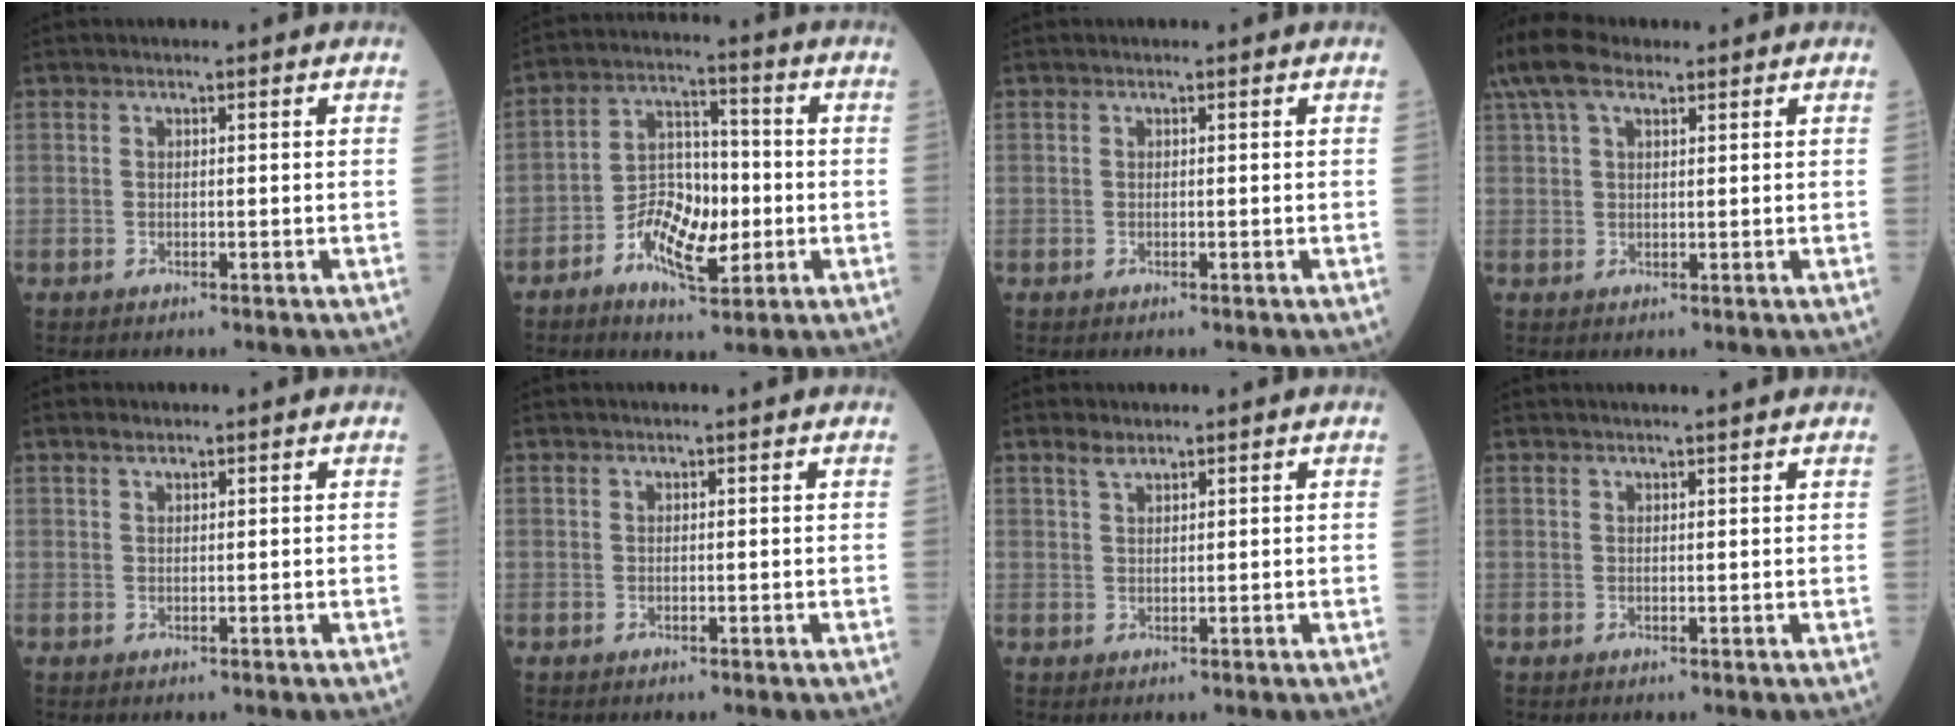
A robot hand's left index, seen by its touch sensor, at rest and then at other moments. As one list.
[{"total": 9.7, "force": [-3.2, 4.8, 7.8], "torque": [-0.147, 0.010, -0.056]}, {"total": 0.0}, {"total": 9.5, "force": [6.3, 4.0, 5.8], "torque": [-0.137, 0.043, 0.122]}, {"total": 0.8, "force": [0.7, 0.2, 0.4], "torque": [-0.012, 0.006, 0.015]}, {"total": 0.0}, {"total": 1.5, "force": [1.3, 0.4, 0.7], "torque": [-0.018, 0.007, 0.029]}, {"total": 2.6, "force": [2.4, -0.1, 1.1], "torque": [-0.013, 0.010, 0.028]}]